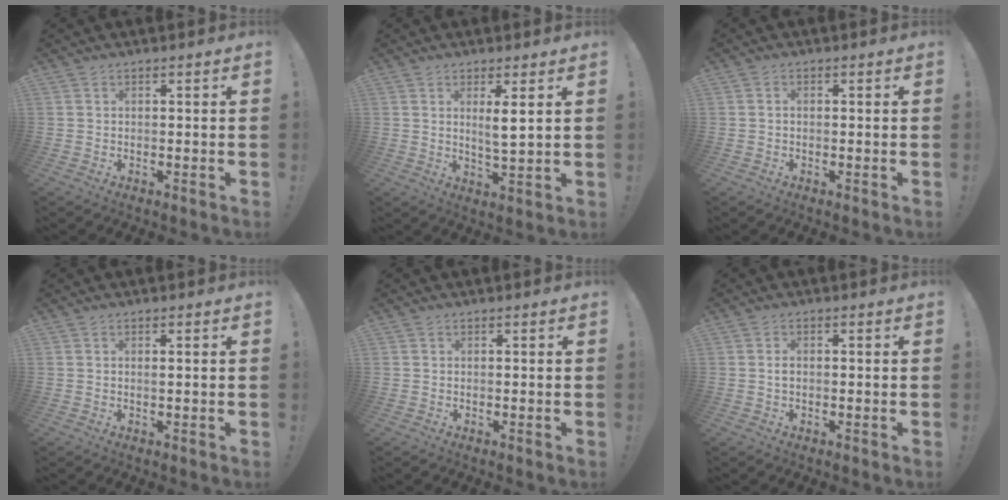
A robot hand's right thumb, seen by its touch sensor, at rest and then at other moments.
{"total": 4.9, "force": [2.2, 0.6, 4.3], "torque": [-0.069, -0.016, 0.032]}
{"total": 0.8, "force": [-0.3, 0.5, 0.5], "torque": [-0.010, 0.003, -0.006]}
{"total": 0.5, "force": [0.2, -0.1, 0.5], "torque": [0.003, -0.006, 0.000]}
{"total": 0.0}
{"total": 1.2, "force": [-0.2, 0.8, 0.8], "torque": [-0.023, 0.009, -0.004]}